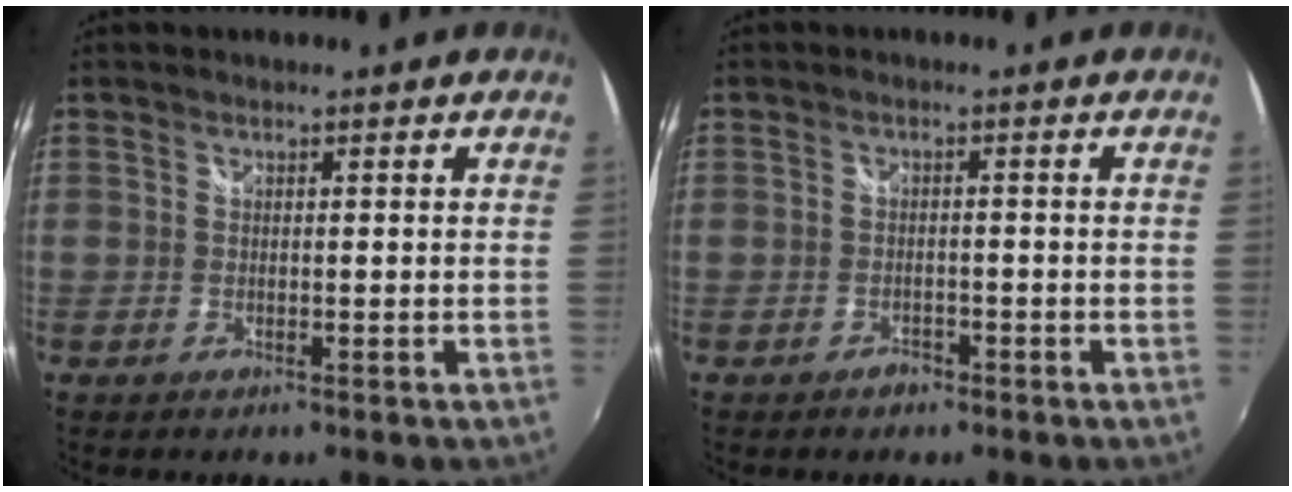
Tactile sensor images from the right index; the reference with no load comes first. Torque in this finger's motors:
{"motor_torque": [0.04, 0.02, 0.08, 0.02]}